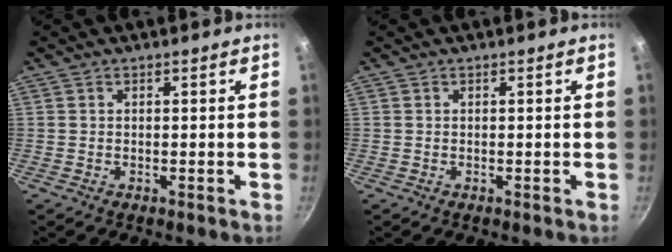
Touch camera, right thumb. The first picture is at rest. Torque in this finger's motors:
{"motor_torque": [-0.08, -0.08, 0.14, 0.08, -0.01]}